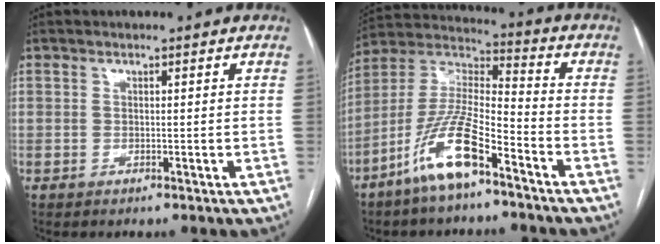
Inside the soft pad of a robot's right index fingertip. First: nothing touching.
{"total": 13.0, "force": [-7.8, 2.5, 10.1], "torque": [-0.214, -0.006, -0.152]}